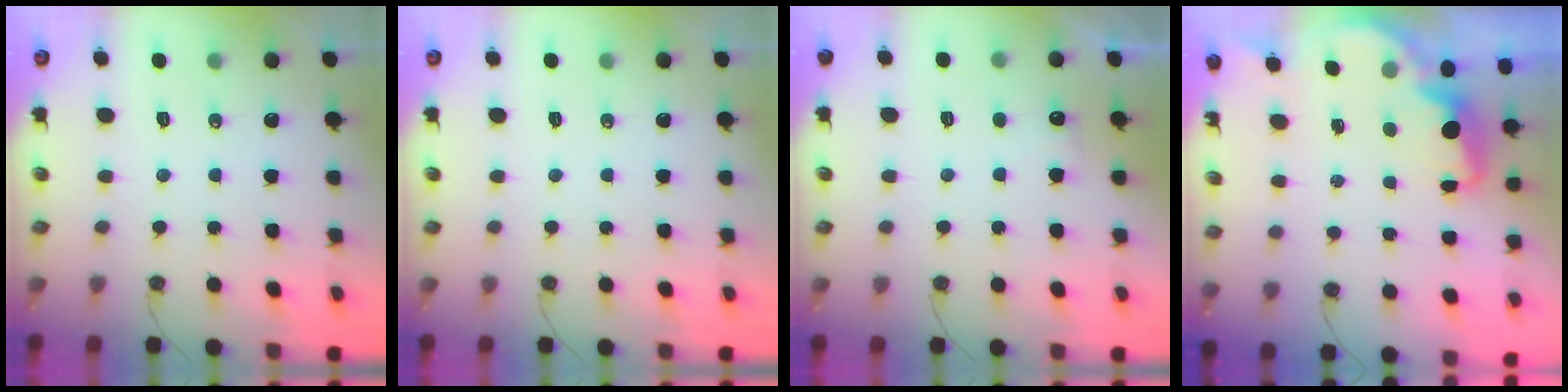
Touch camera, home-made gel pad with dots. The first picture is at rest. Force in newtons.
{"total": 0.0}
{"total": 3.8, "press": 3.7, "slide": 1.1}
{"total": 2.1, "press": 2.0, "slide": 0.7}